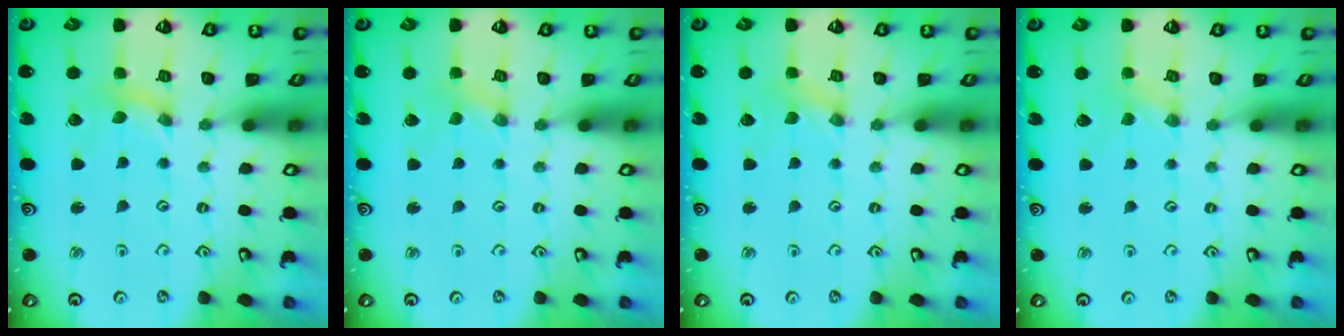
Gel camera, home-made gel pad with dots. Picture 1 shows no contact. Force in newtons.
{"total": 0.0}
{"total": 0.0}
{"total": 0.0}